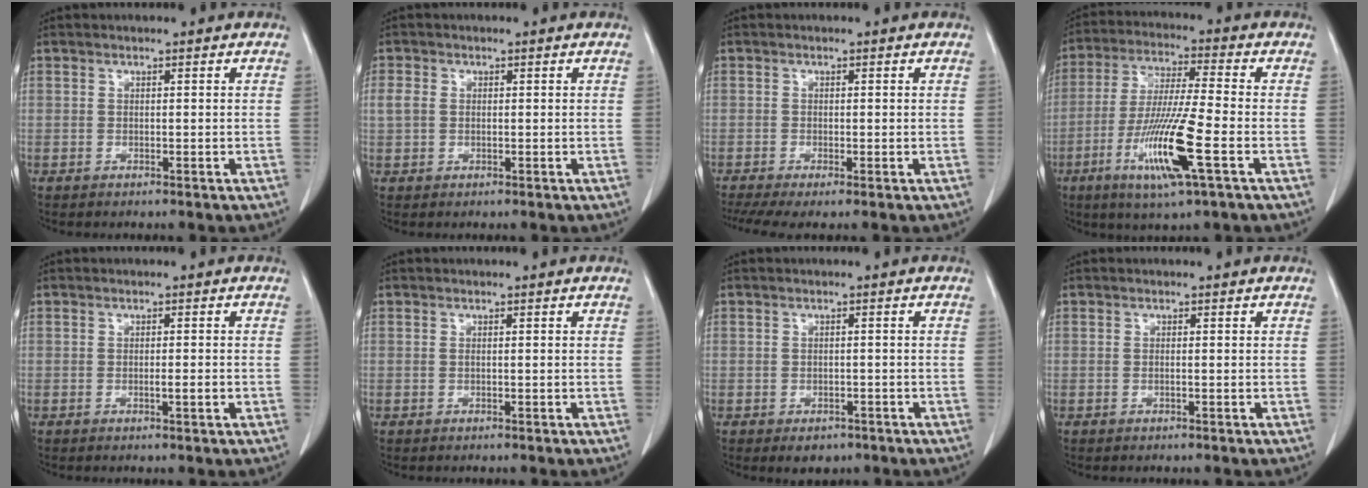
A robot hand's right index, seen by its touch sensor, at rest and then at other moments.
{"total": 2.1, "force": [0.3, 1.7, 1.3], "torque": [-0.039, 0.012, 0.007]}
{"total": 4.9, "force": [-3.2, 1.0, 3.6], "torque": [-0.067, -0.012, -0.059]}
{"total": 13.6, "force": [-4.9, 0.1, 12.6], "torque": [-0.254, -0.024, -0.094]}
{"total": 1.4, "force": [-0.4, 0.1, 1.4], "torque": [-0.023, -0.001, -0.004]}
{"total": 0.0}
{"total": 2.8, "force": [-1.8, 1.7, 1.2], "torque": [-0.008, 0.001, -0.015]}
{"total": 0.0}